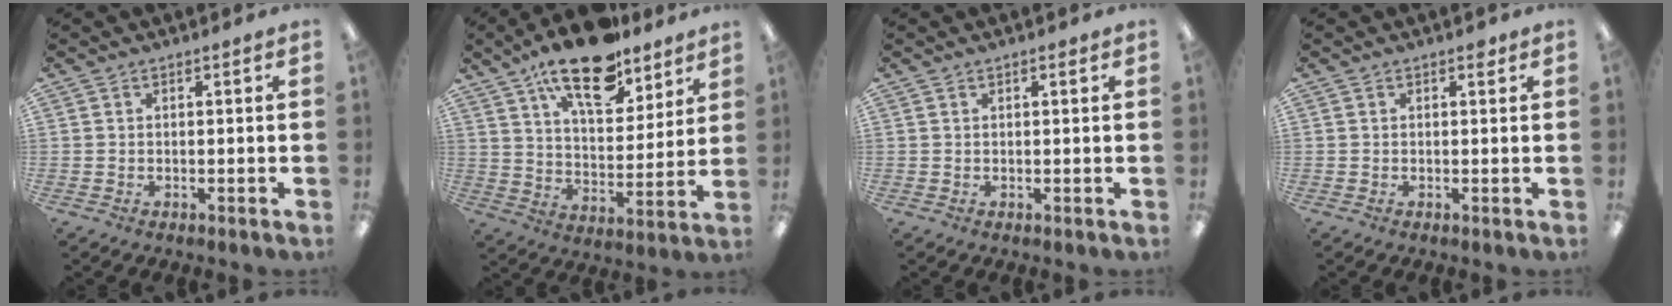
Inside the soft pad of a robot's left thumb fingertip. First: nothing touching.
{"total": 18.9, "force": [13.7, 7.8, 10.5], "torque": [-0.170, -0.073, 0.231]}
{"total": 0.9, "force": [0.5, 0.2, 0.7], "torque": [-0.015, 0.002, 0.009]}
{"total": 1.3, "force": [0.7, 0.6, 0.8], "torque": [-0.001, -0.004, 0.009]}